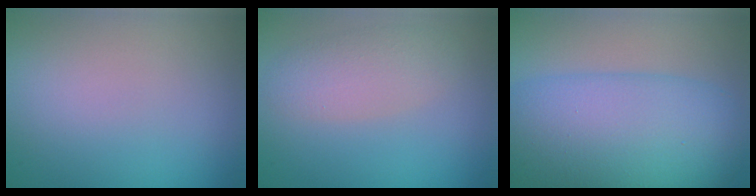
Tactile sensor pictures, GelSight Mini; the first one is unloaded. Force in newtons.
{"total": 3.2, "press": 3.2, "slide": 0.2}
{"total": 12.0, "press": 12.0, "slide": 0.2}